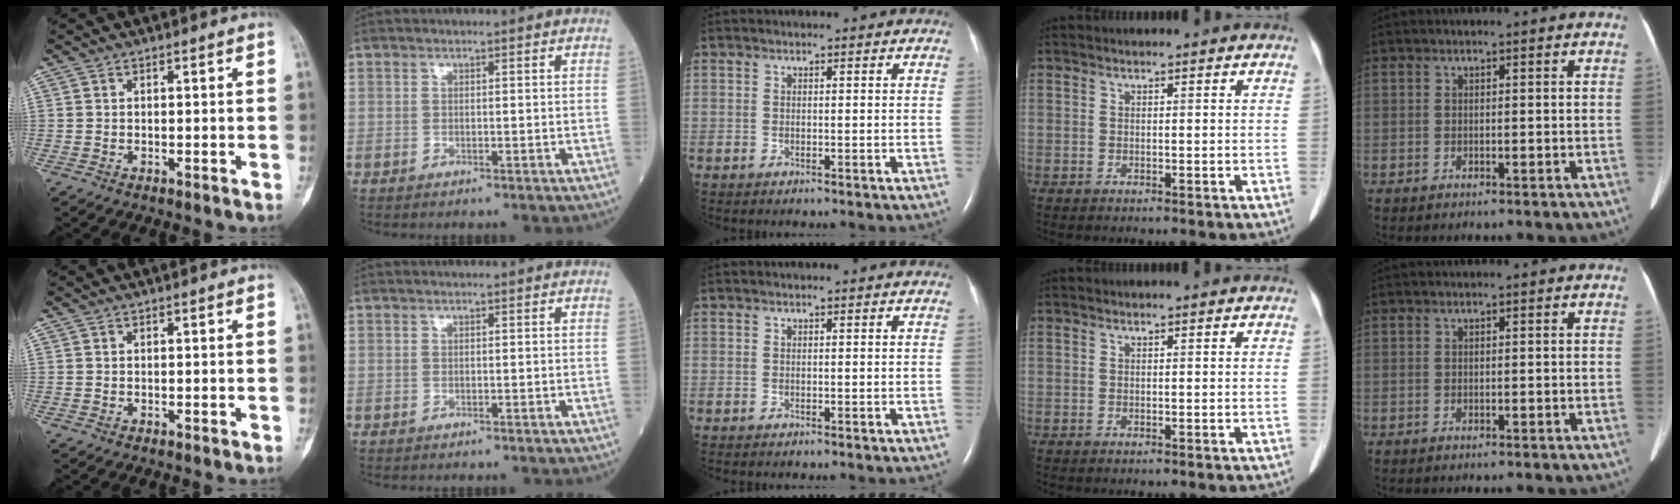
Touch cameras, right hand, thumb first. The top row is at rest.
{}